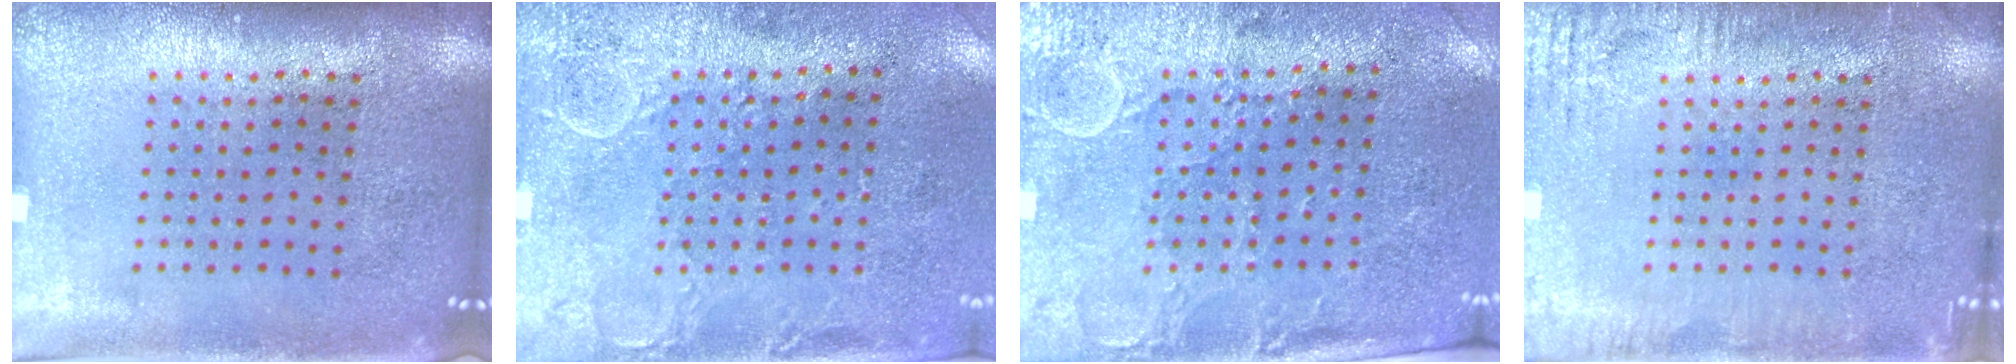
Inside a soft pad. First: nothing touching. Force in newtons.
{"total": 3.1, "press": 2.3, "slide": 2.0}
{"total": 3.0, "press": 2.6, "slide": 1.5}
{"total": 3.0, "press": 3.0, "slide": 0.2}